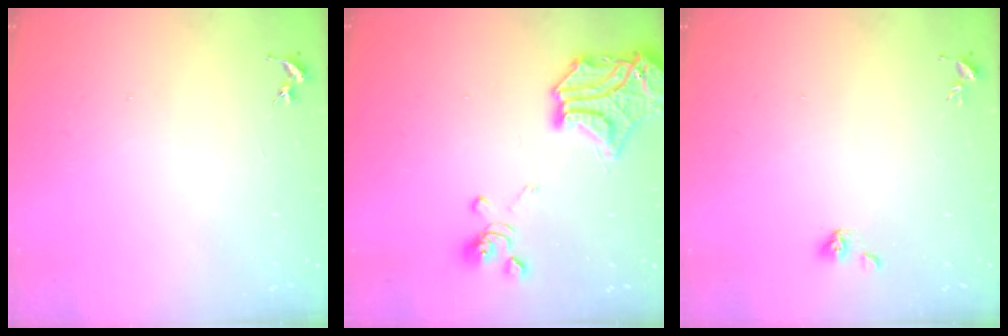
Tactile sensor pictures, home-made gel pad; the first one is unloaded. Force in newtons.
{"total": 19.3, "press": 19.0, "slide": 3.0}
{"total": 4.0, "press": 3.5, "slide": 2.1}